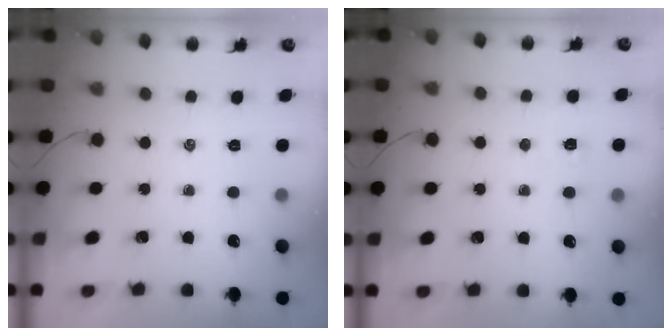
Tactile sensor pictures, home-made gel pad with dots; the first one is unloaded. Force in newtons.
{"total": 2.2, "press": 2.0, "slide": 0.8}